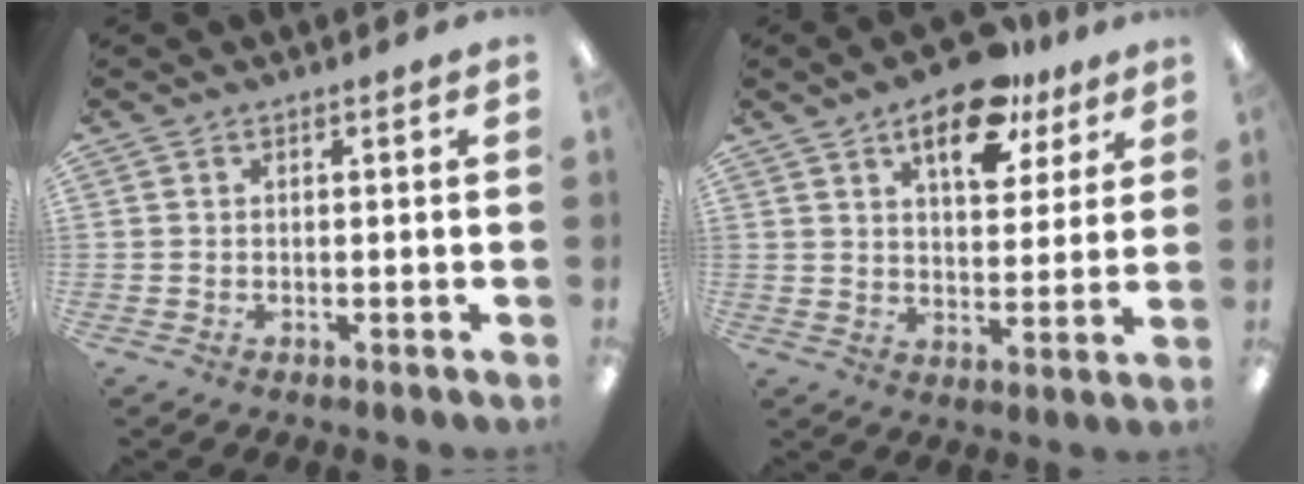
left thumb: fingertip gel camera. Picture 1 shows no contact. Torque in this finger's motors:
{"motor_torque": [0.27, 0.36, -0.10, -0.33, 0.11]}